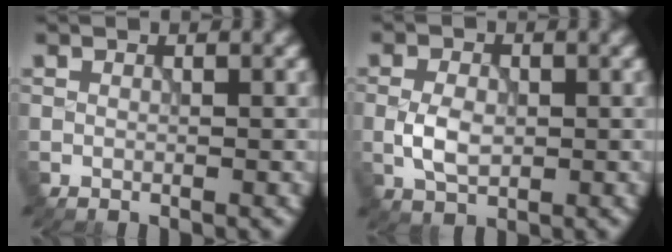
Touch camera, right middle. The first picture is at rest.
{"total": 3.2, "force": [-0.5, 2.0, 2.4], "torque": [-0.048, 0.000, -0.009]}